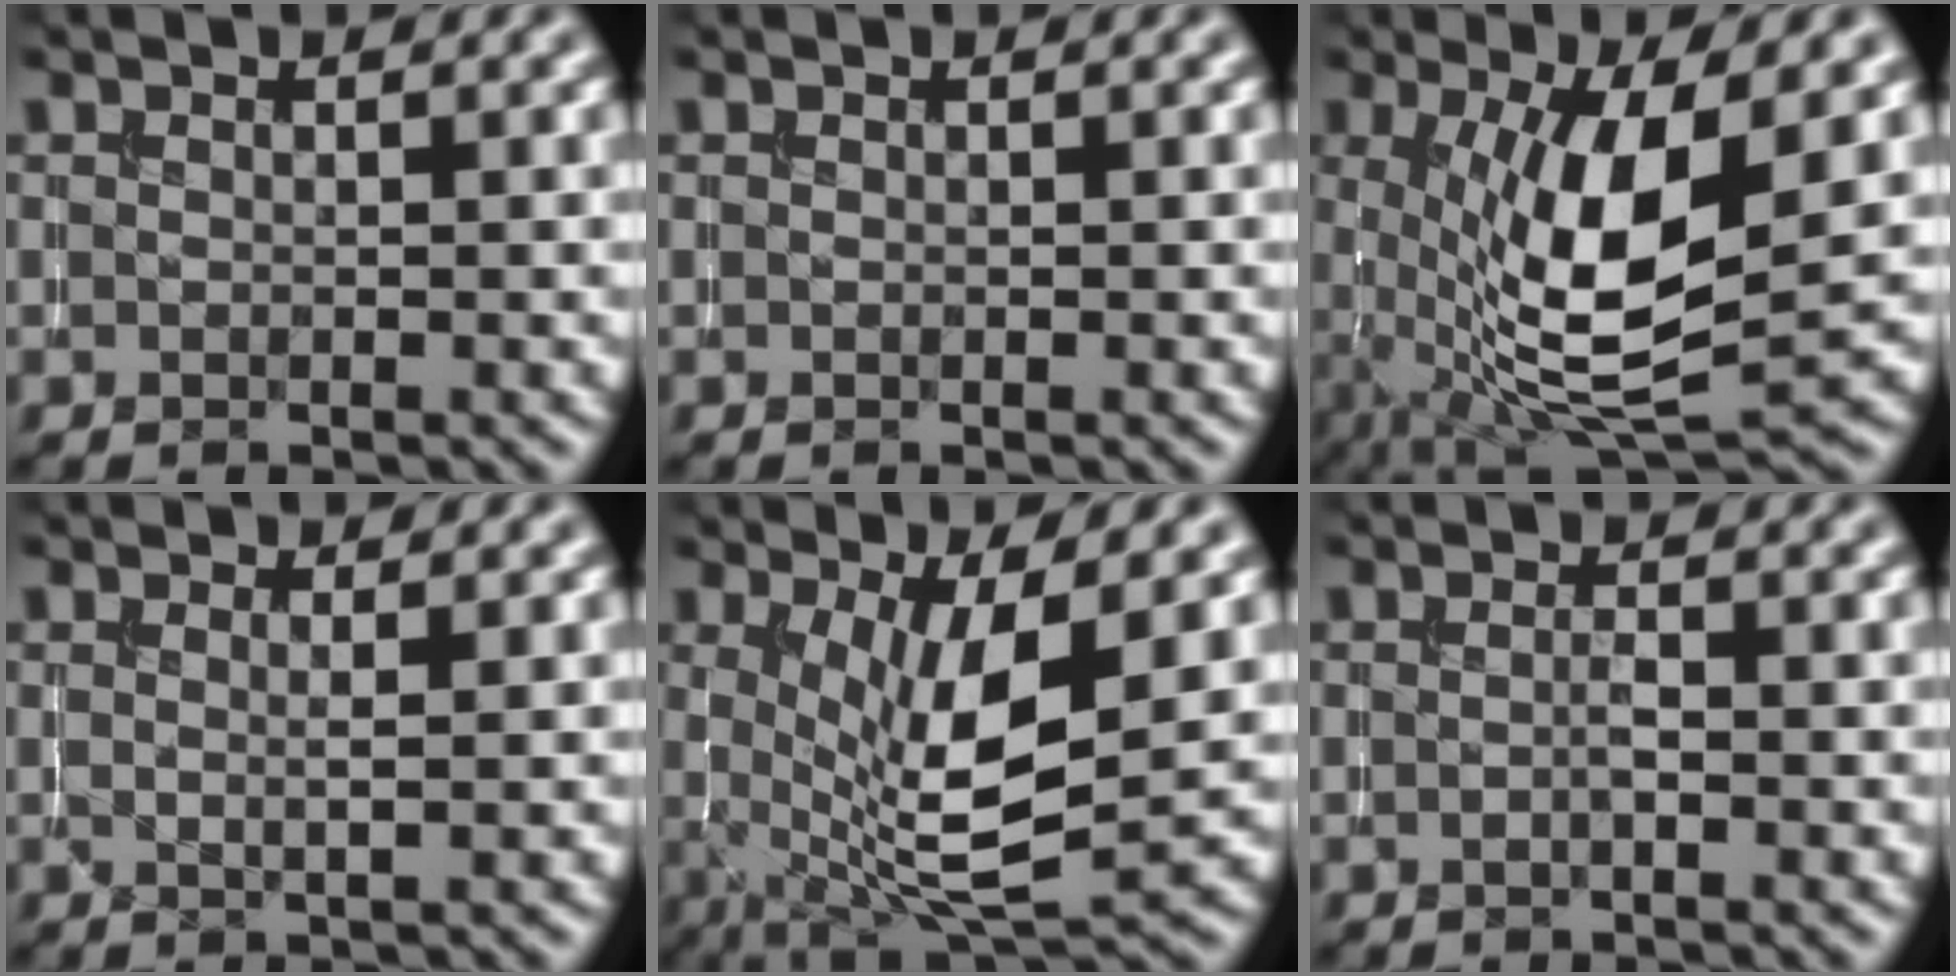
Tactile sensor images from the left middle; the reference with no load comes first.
{"total": 0.0}
{"total": 10.2, "force": [0.5, 3.3, 9.7], "torque": [-0.173, -0.013, 0.014]}
{"total": 0.9, "force": [0.3, 0.1, 0.9], "torque": [-0.009, 0.000, -0.001]}
{"total": 8.3, "force": [0.5, 2.4, 8.0], "torque": [-0.136, -0.013, 0.015]}
{"total": 0.8, "force": [-0.3, 0.0, 0.8], "torque": [-0.016, 0.000, -0.004]}